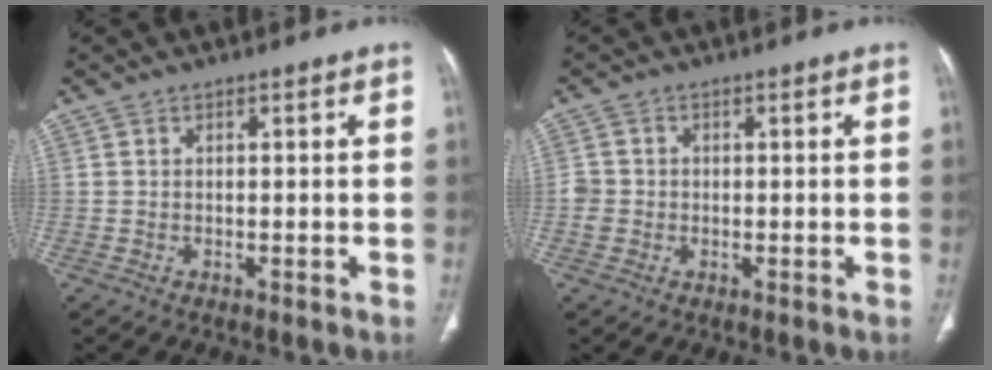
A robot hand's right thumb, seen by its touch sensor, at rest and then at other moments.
{"total": 2.5, "force": [-0.5, 2.3, 0.8], "torque": [-0.005, 0.009, -0.013]}